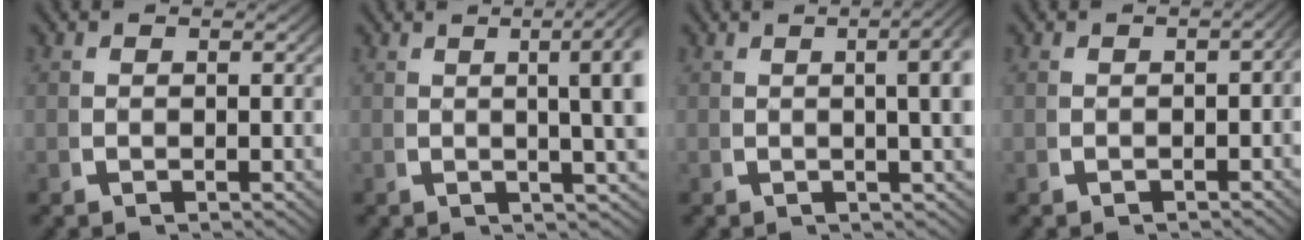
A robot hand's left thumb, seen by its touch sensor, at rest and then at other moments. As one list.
[{"total": 9.7, "force": [3.4, 4.4, 8.0], "torque": [-0.068, 0.037, 0.029]}, {"total": 8.1, "force": [2.5, 3.7, 6.8], "torque": [-0.054, 0.032, 0.017]}, {"total": 1.7, "force": [-0.9, 0.9, 1.1], "torque": [-0.012, 0.002, -0.013]}]